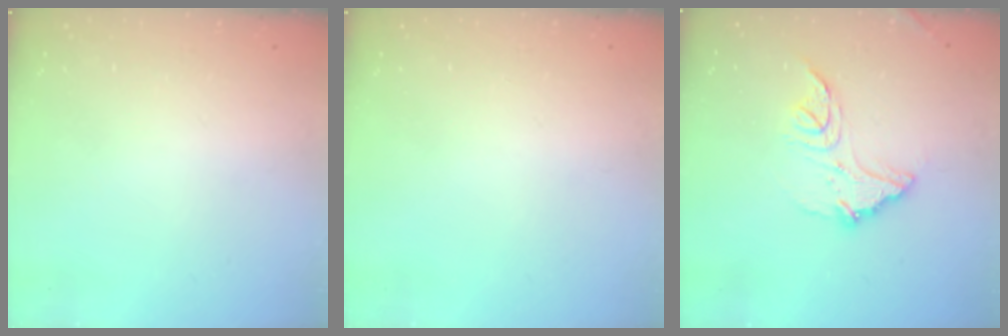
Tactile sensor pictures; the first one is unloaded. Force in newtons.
{"total": 0.0}
{"total": 13.5, "press": 13.4, "slide": 1.1}